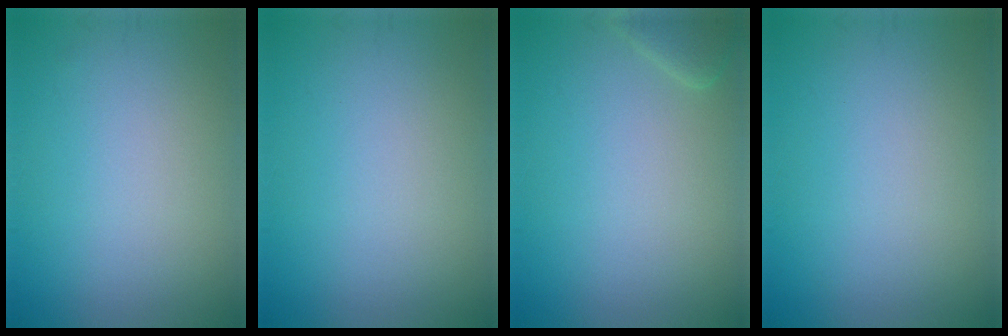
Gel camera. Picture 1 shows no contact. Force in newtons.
{"total": 0.0}
{"total": 1.6, "press": 1.6, "slide": 0.2}
{"total": 0.0}